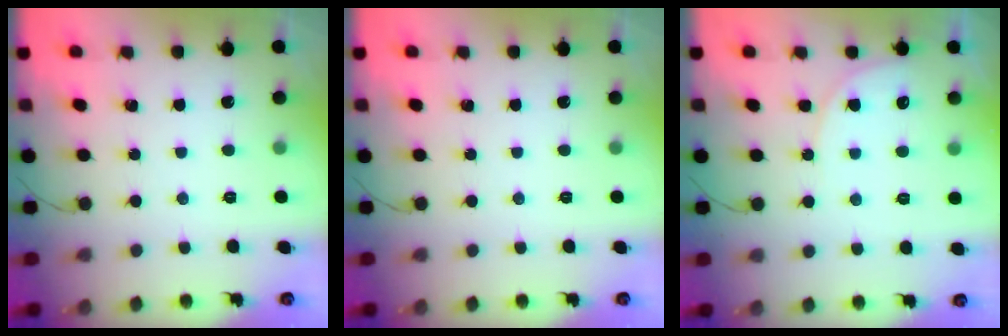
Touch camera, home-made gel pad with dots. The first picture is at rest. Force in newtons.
{"total": 0.0}
{"total": 6.1, "press": 6.1, "slide": 0.3}